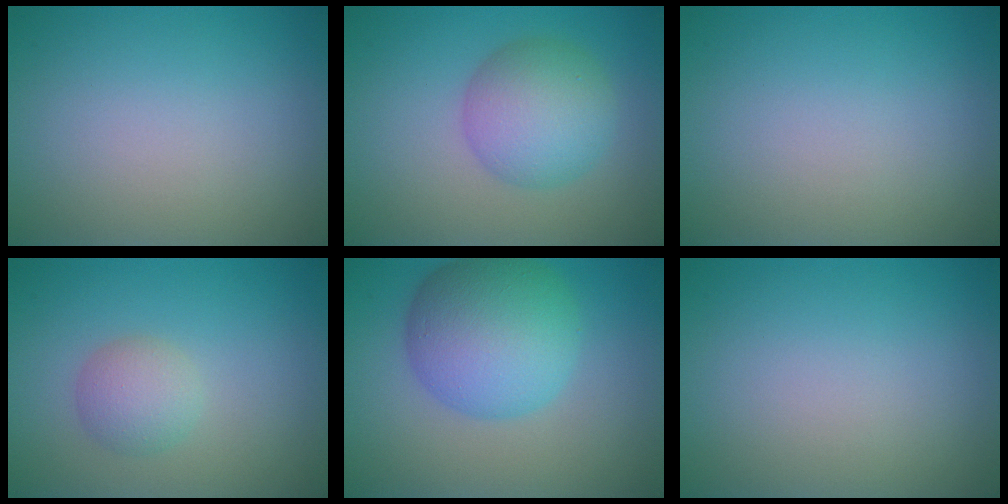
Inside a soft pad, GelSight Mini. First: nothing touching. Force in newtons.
{"total": 5.4, "press": 5.4, "slide": 0.1}
{"total": 0.0}
{"total": 2.5, "press": 2.4, "slide": 0.2}
{"total": 8.6, "press": 8.6, "slide": 0.1}
{"total": 0.0}